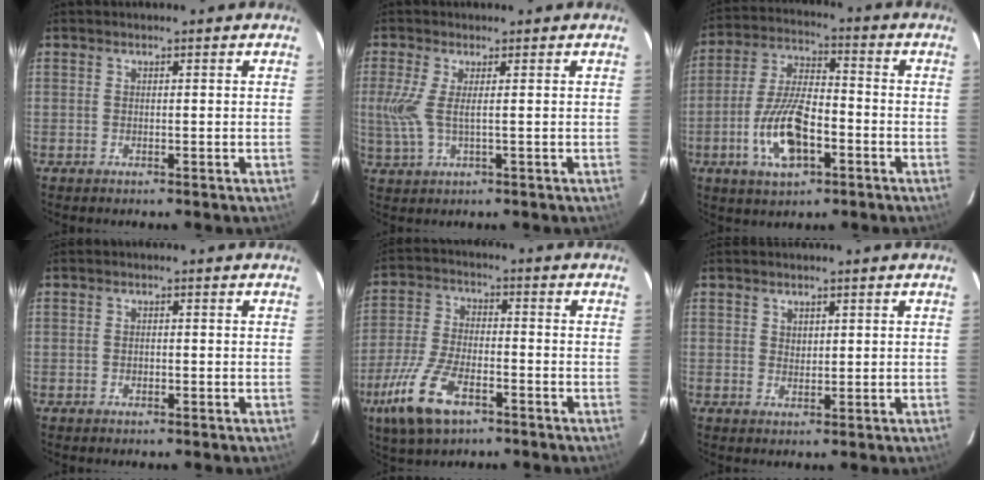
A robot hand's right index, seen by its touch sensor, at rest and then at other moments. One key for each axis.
{"total": 5.3, "fx": 0.3, "fy": 1.0, "fz": 5.2, "tx": -0.121, "ty": -0.003, "tz": 0.008}
{"total": 12.9, "fx": -4.8, "fy": 5.4, "fz": 10.6, "tx": -0.225, "ty": -0.001, "tz": -0.085}
{"total": 0.9, "fx": -0.4, "fy": 0.6, "fz": 0.5, "tx": -0.009, "ty": 0.003, "tz": -0.007}
{"total": 13.3, "fx": -7.4, "fy": 5.6, "fz": 9.5, "tx": -0.217, "ty": -0.019, "tz": -0.141}
{"total": 1.5, "fx": 0.9, "fy": 1.1, "fz": 0.4, "tx": -0.003, "ty": 0.004, "tz": 0.017}